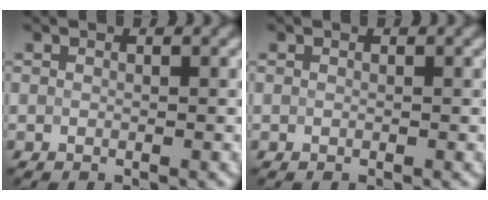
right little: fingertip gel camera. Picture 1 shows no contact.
{"total": 0.0}